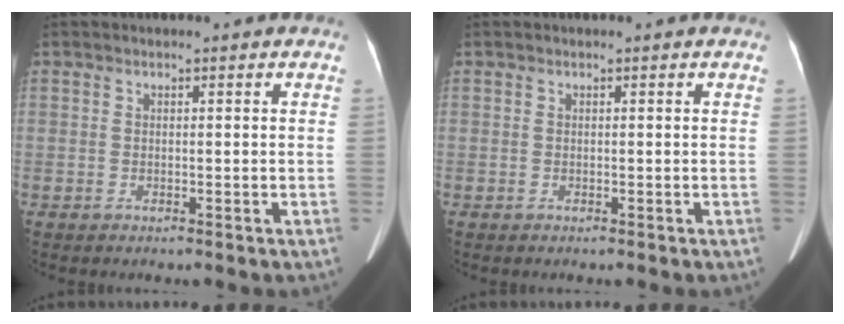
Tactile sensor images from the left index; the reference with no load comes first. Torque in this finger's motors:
{"motor_torque": [0.01, 0.00, 0.01, 0.00]}